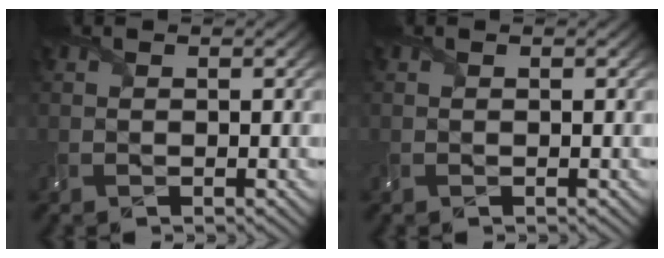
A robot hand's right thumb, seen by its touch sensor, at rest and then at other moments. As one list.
[{"total": 0.0}]